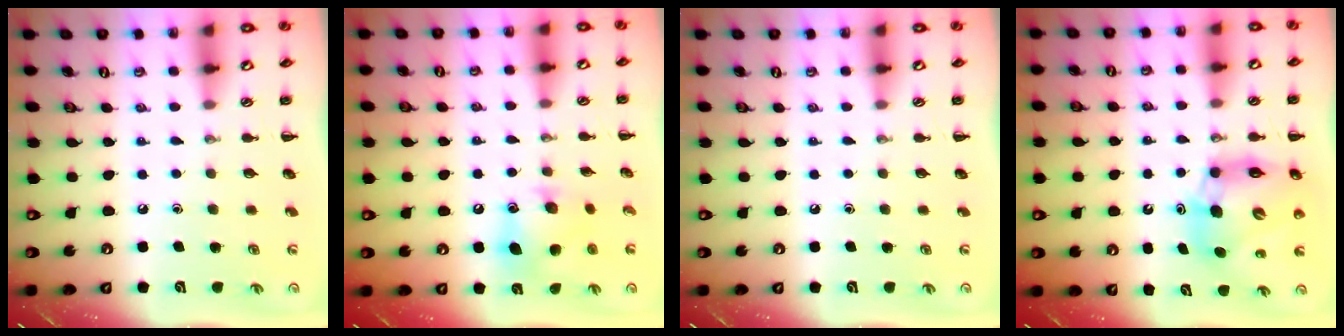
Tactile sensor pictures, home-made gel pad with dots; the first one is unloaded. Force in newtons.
{"total": 9.9, "press": 9.8, "slide": 1.6}
{"total": 0.0}
{"total": 11.9, "press": 11.4, "slide": 3.5}